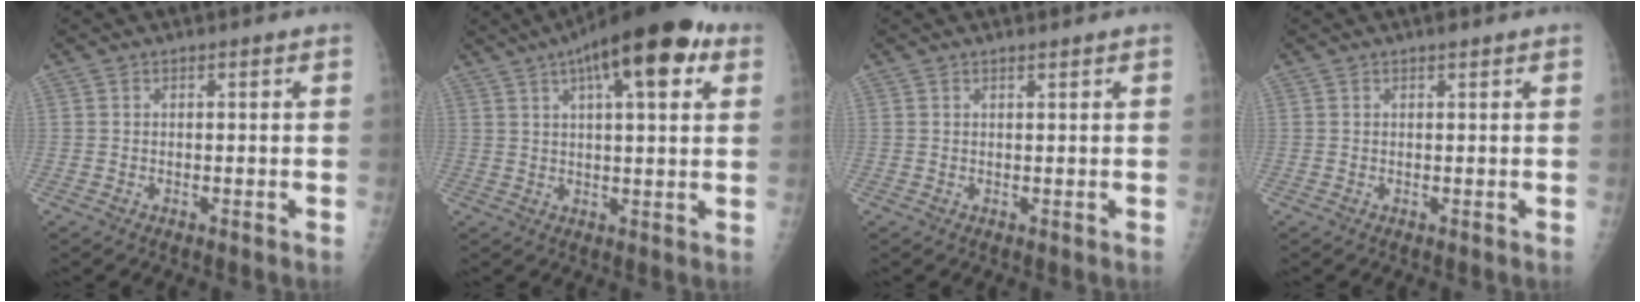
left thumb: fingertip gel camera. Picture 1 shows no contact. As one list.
[{"total": 16.2, "force": [7.7, 5.2, 13.3], "torque": [-0.180, 0.004, 0.110]}, {"total": 0.7, "force": [0.5, 0.0, 0.4], "torque": [-0.007, -0.002, 0.009]}, {"total": 0.8, "force": [0.5, 0.2, 0.6], "torque": [-0.006, 0.001, 0.006]}]